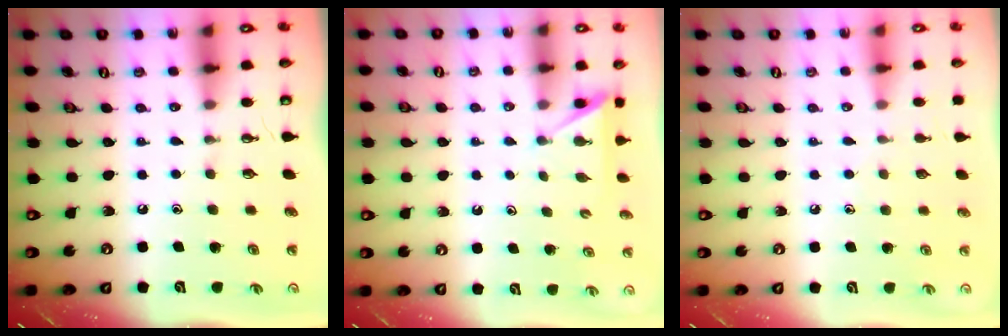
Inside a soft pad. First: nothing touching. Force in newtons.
{"total": 2.4, "press": 2.4, "slide": 0.4}
{"total": 4.3, "press": 4.3, "slide": 0.5}